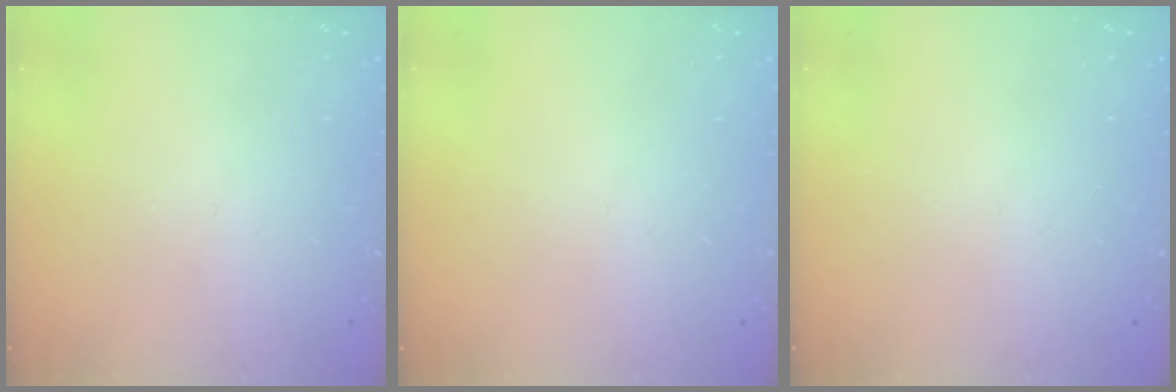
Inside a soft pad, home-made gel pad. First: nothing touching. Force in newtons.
{"total": 0.0}
{"total": 0.0}